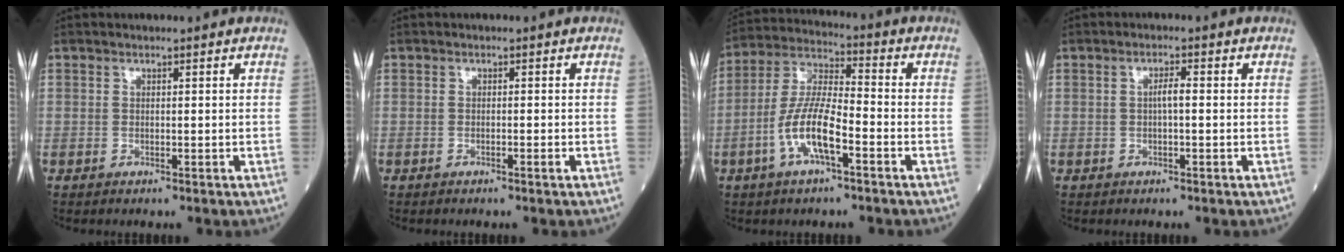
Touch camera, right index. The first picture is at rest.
{"total": 0.6, "force": [-0.4, -0.1, 0.5], "torque": [-0.009, 0.001, -0.006]}
{"total": 10.2, "force": [-3.9, 2.3, 9.2], "torque": [-0.193, 0.007, -0.077]}
{"total": 1.8, "force": [-0.1, 0.3, 1.8], "torque": [-0.032, 0.004, -0.002]}